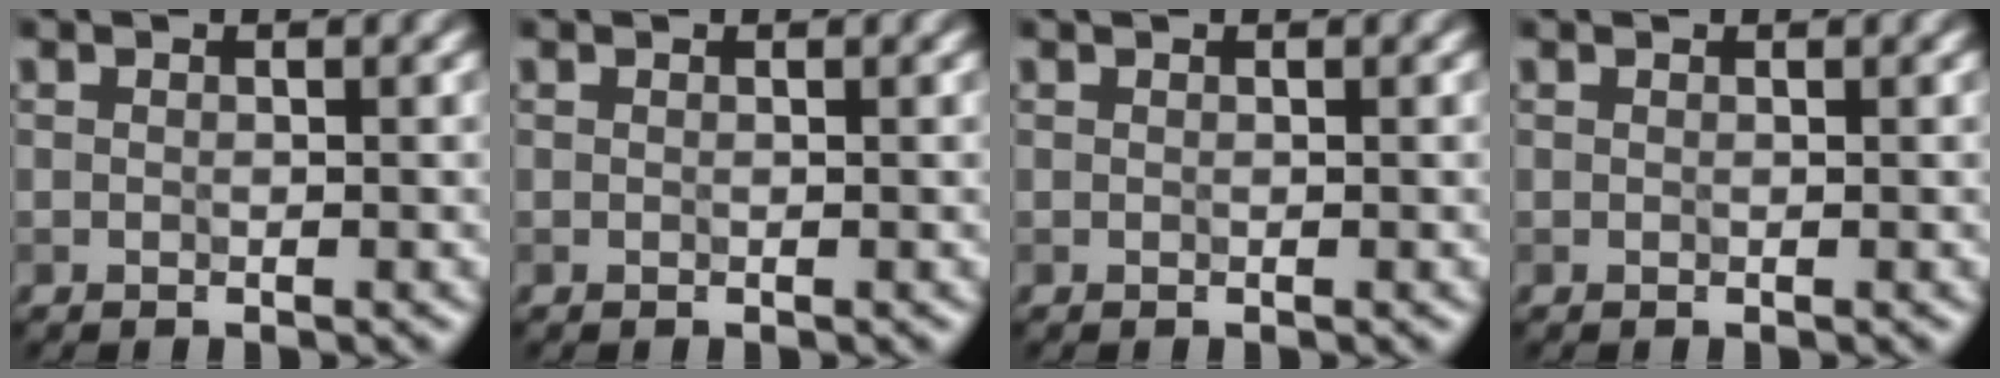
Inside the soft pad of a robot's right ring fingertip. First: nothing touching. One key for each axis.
{"total": 0.0}
{"total": 0.0}
{"total": 0.5, "fx": 0.5, "fy": 0.0, "fz": 0.1, "tx": -0.003, "ty": -0.002, "tz": 0.004}